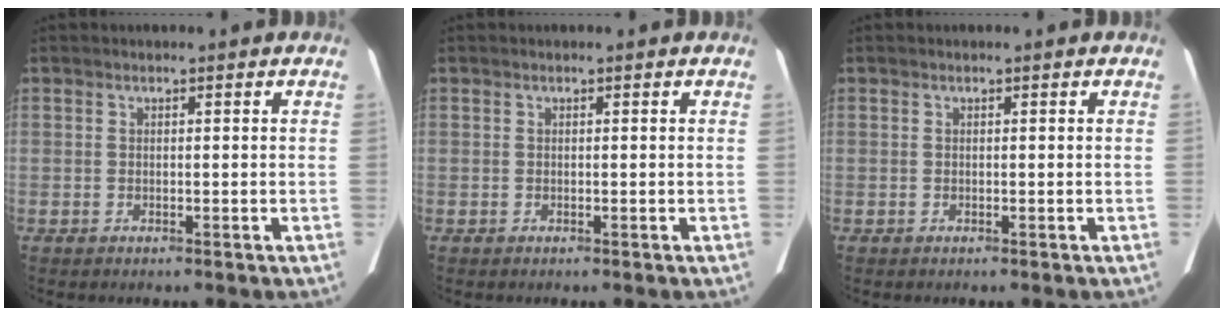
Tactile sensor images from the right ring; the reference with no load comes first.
{"total": 0.0}
{"total": 0.0}